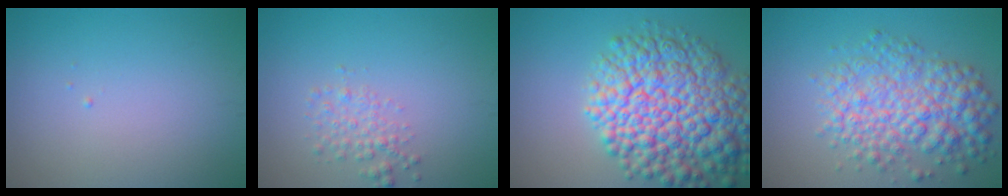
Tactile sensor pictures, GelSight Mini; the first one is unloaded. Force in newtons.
{"total": 2.0, "press": 2.0, "slide": 0.1}
{"total": 12.2, "press": 12.2, "slide": 0.4}
{"total": 6.9, "press": 6.9, "slide": 0.1}